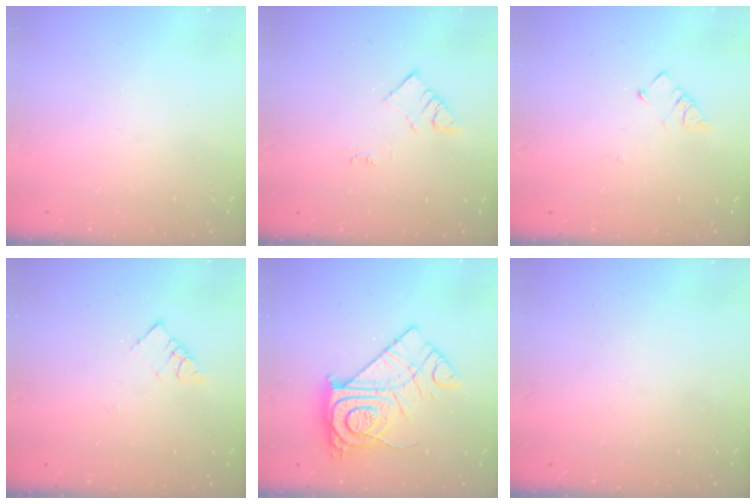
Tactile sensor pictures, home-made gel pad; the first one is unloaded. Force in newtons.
{"total": 2.7, "press": 2.6, "slide": 0.4}
{"total": 2.6, "press": 2.6, "slide": 0.5}
{"total": 4.2, "press": 4.2, "slide": 0.4}
{"total": 17.2, "press": 17.1, "slide": 1.3}
{"total": 0.0}